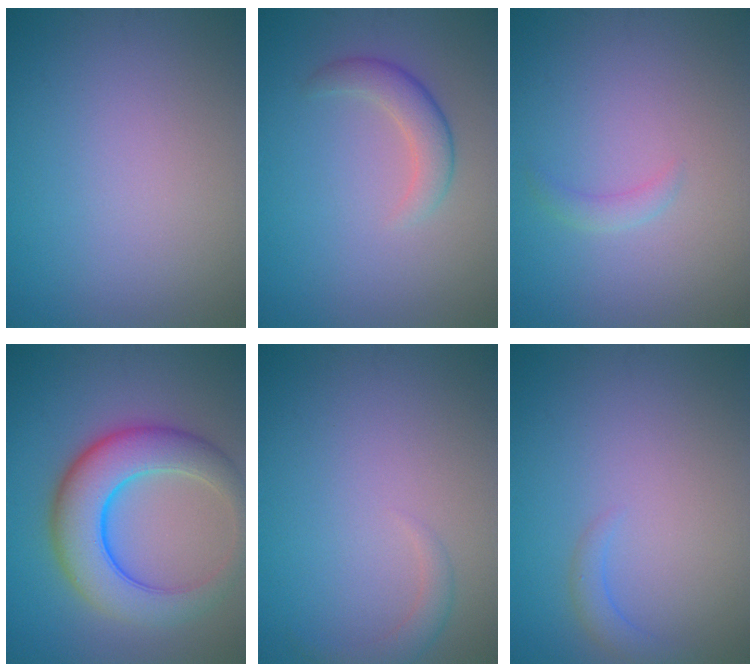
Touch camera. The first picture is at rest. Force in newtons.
{"total": 2.7, "press": 2.7, "slide": 0.1}
{"total": 1.1, "press": 1.1, "slide": 0.1}
{"total": 8.1, "press": 8.1, "slide": 0.2}
{"total": 1.5, "press": 1.5, "slide": 0.1}
{"total": 1.4, "press": 1.4, "slide": 0.2}